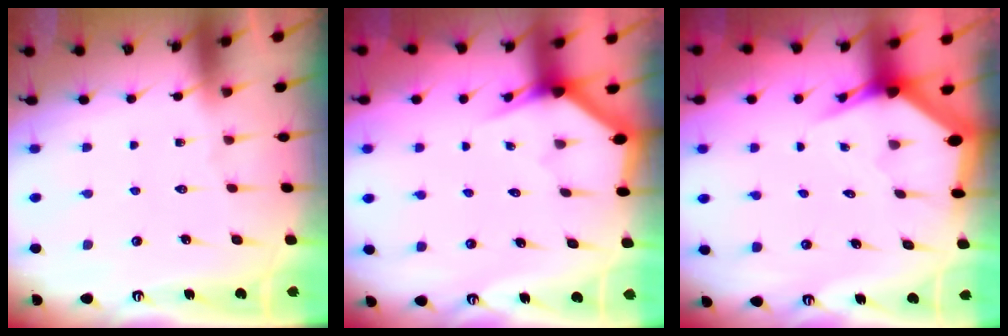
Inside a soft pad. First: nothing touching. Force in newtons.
{"total": 2.9, "press": 2.9, "slide": 0.1}
{"total": 3.5, "press": 3.5, "slide": 0.4}